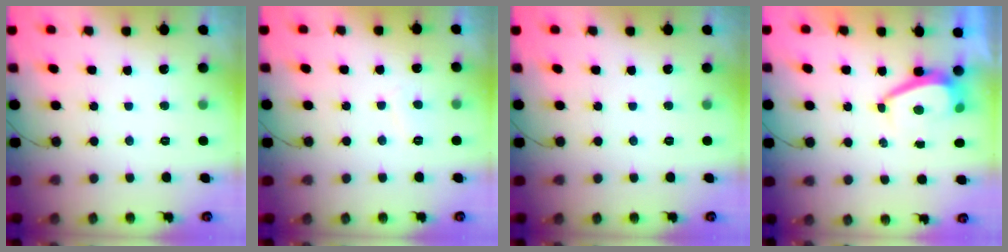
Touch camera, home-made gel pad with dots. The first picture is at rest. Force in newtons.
{"total": 1.1, "press": 1.0, "slide": 0.4}
{"total": 0.0}
{"total": 2.8, "press": 2.7, "slide": 0.5}